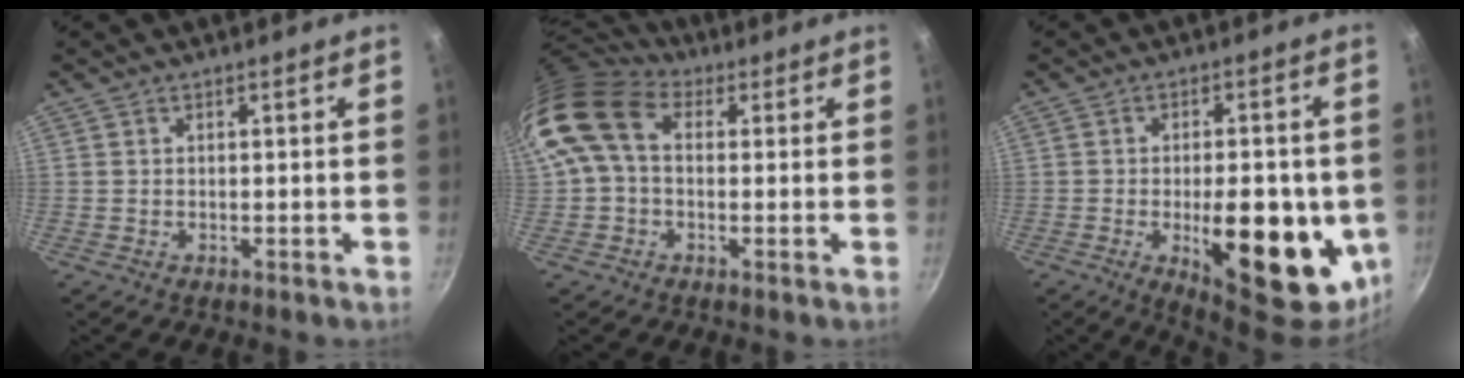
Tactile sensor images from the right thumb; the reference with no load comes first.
{"total": 12.3, "force": [2.2, 8.5, 8.6], "torque": [-0.155, 0.020, 0.021]}
{"total": 21.2, "force": [-4.3, 9.2, 18.7], "torque": [-0.215, -0.006, -0.045]}